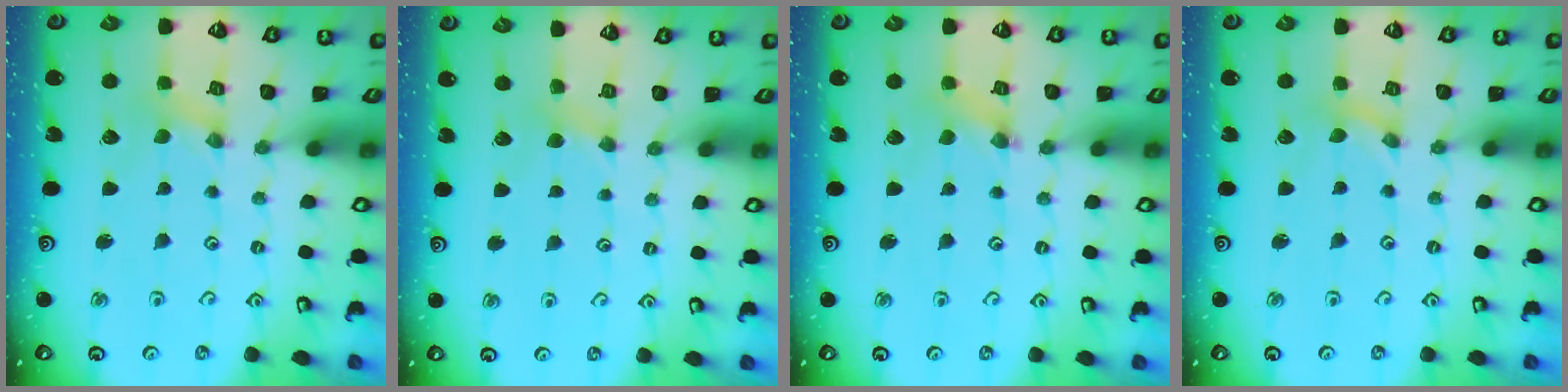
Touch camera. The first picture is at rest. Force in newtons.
{"total": 3.1, "press": 3.1, "slide": 0.4}
{"total": 1.3, "press": 1.2, "slide": 0.2}
{"total": 0.0}